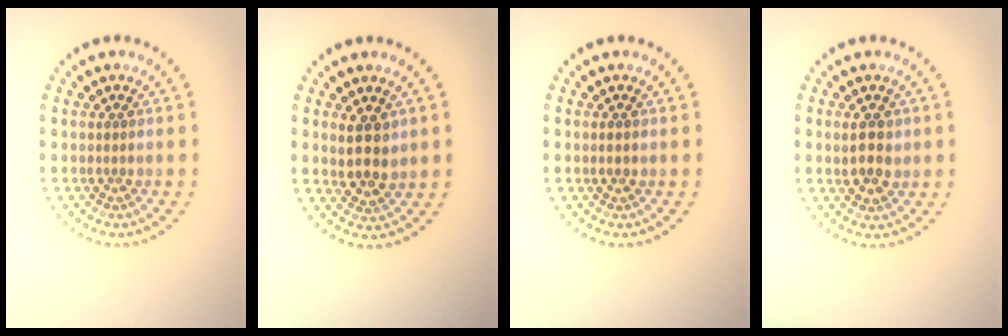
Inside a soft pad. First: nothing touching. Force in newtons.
{"total": 3.0, "press": 2.7, "slide": 1.2}
{"total": 1.1, "press": 1.1, "slide": 0.1}
{"total": 2.7, "press": 2.7, "slide": 0.6}